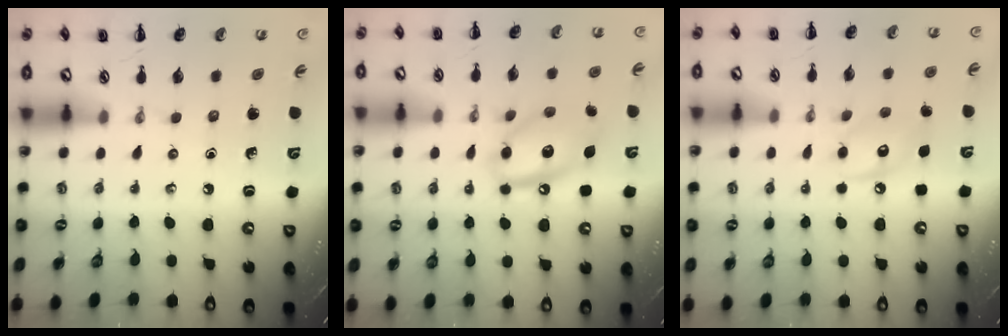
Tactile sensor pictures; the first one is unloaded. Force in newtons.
{"total": 14.7, "press": 14.6, "slide": 2.0}
{"total": 8.6, "press": 8.5, "slide": 0.6}